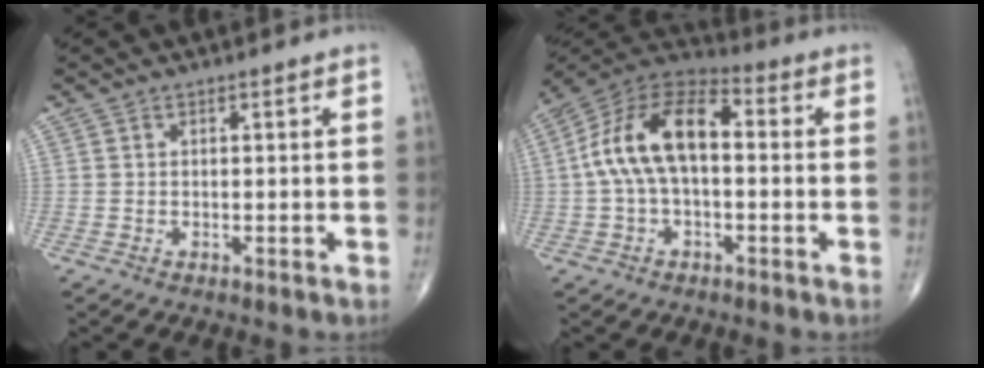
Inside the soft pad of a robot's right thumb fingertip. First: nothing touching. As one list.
[{"total": 15.0, "force": [0.6, 8.1, 12.6], "torque": [-0.232, 0.045, -0.002]}]